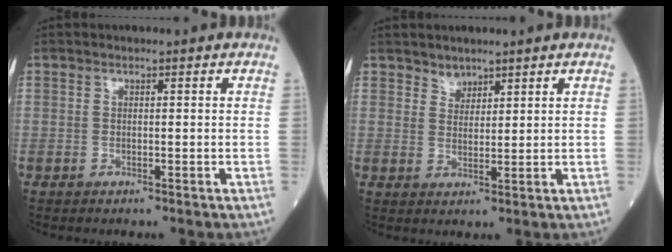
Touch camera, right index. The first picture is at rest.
{"total": 2.1, "force": [1.9, 1.0, 0.2], "torque": [-0.001, -0.004, 0.032]}